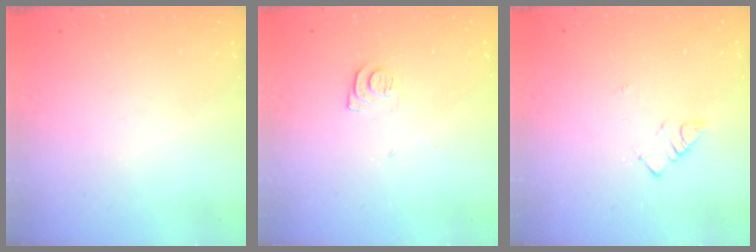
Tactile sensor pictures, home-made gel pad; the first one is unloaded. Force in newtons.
{"total": 7.3, "press": 7.2, "slide": 0.8}
{"total": 2.8, "press": 2.7, "slide": 0.4}